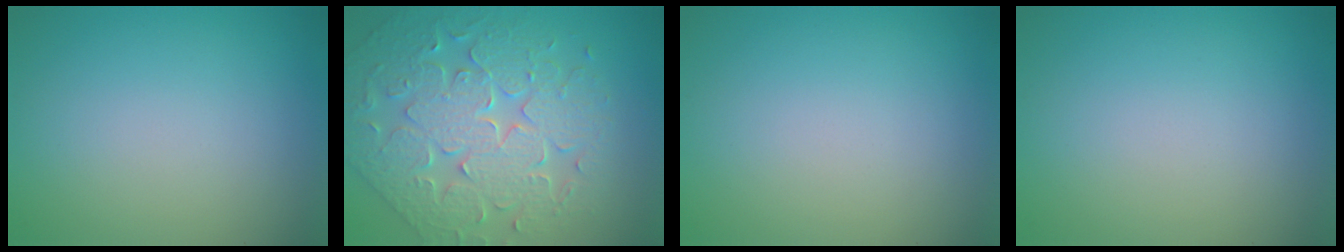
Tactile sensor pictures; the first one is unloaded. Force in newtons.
{"total": 6.8, "press": 6.0, "slide": 3.2}
{"total": 0.0}
{"total": 0.0}